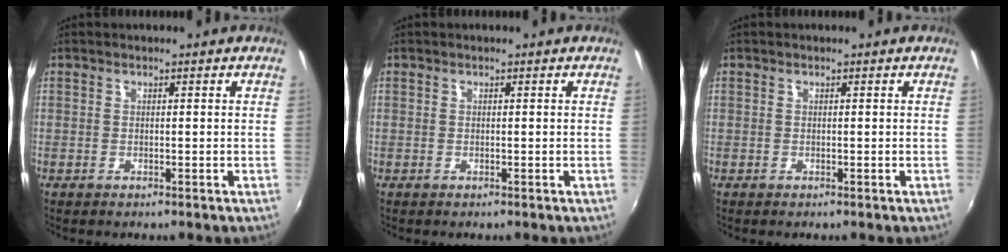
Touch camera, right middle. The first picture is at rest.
{"total": 0.0}
{"total": 0.0}